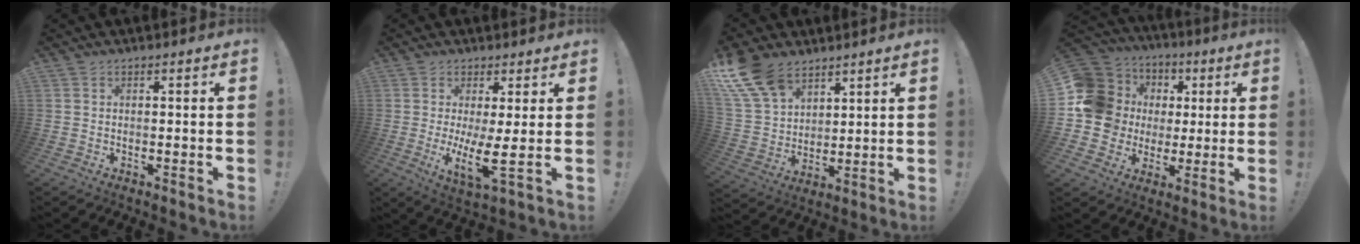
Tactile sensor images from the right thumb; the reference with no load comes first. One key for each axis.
{"total": 8.8, "fx": 0.2, "fy": 0.9, "fz": 8.8, "tx": -0.151, "ty": -0.031, "tz": 0.003}
{"total": 15.6, "fx": 10.0, "fy": 9.2, "fz": 7.6, "tx": -0.165, "ty": -0.057, "tz": 0.193}
{"total": 15.6, "fx": 2.1, "fy": 14.5, "fz": 5.5, "tx": -0.101, "ty": 0.002, "tz": 0.074}